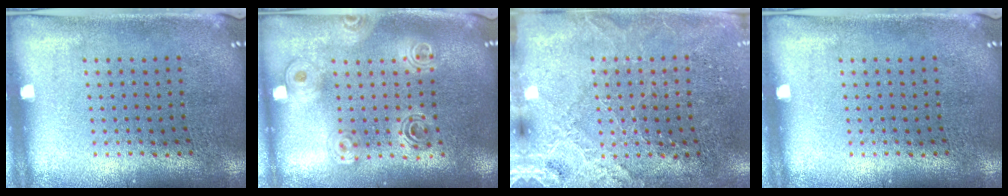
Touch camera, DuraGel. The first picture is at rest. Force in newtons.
{"total": 1.5, "press": 1.4, "slide": 0.7}
{"total": 2.7, "press": 2.7, "slide": 0.3}
{"total": 0.0}